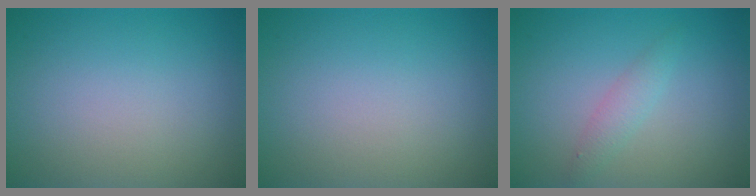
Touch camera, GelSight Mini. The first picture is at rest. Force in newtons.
{"total": 0.0}
{"total": 1.6, "press": 1.6, "slide": 0.1}